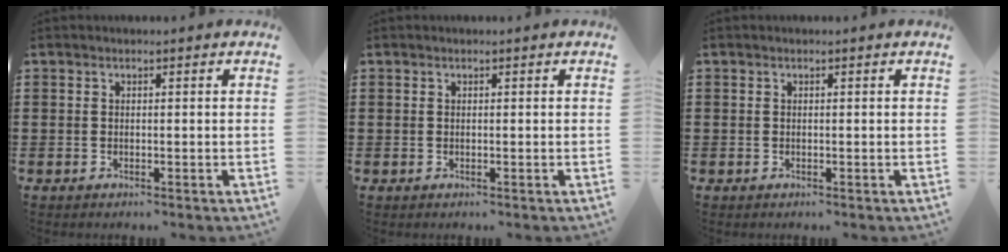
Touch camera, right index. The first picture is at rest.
{"total": 0.0}
{"total": 0.0}